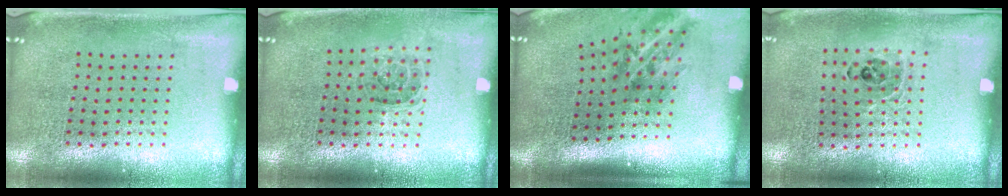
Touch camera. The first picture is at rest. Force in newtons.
{"total": 1.3, "press": 1.0, "slide": 0.7}
{"total": 1.9, "press": 1.2, "slide": 1.4}
{"total": 0.8, "press": 0.8, "slide": 0.1}